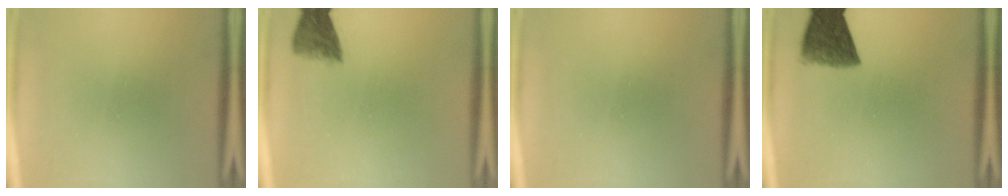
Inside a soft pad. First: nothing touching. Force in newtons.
{"total": 5.0}
{"total": 0.0}
{"total": 9.1}